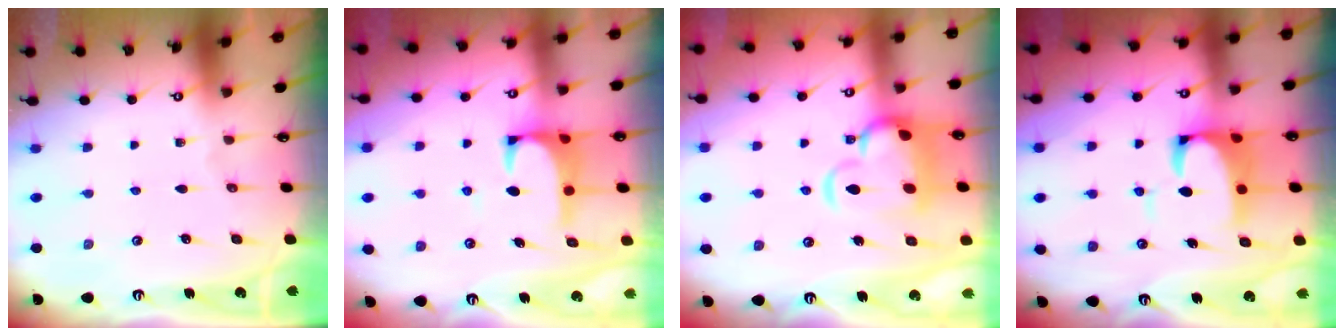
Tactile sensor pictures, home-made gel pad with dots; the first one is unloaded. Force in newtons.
{"total": 2.7, "press": 2.5, "slide": 0.8}
{"total": 8.2, "press": 8.0, "slide": 1.6}
{"total": 4.6, "press": 4.4, "slide": 1.3}